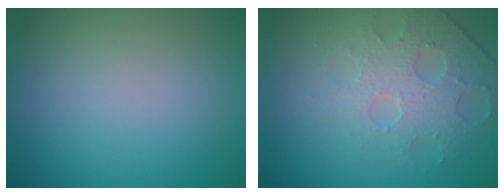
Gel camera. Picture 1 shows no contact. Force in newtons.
{"total": 3.8, "press": 3.6, "slide": 1.3}